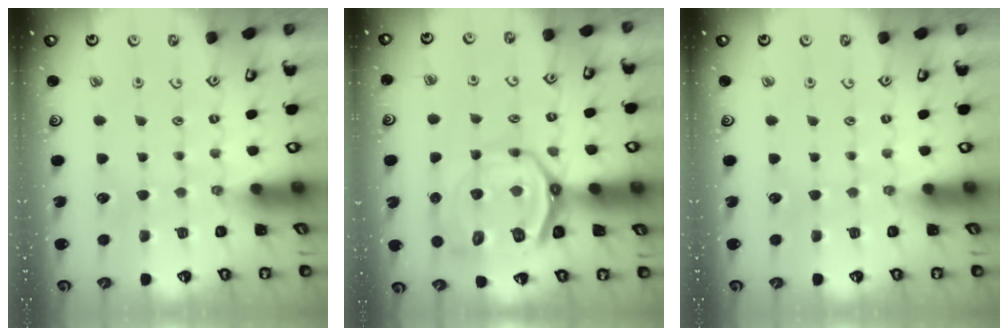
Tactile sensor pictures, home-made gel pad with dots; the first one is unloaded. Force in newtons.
{"total": 14.9, "press": 14.5, "slide": 3.3}
{"total": 0.0}